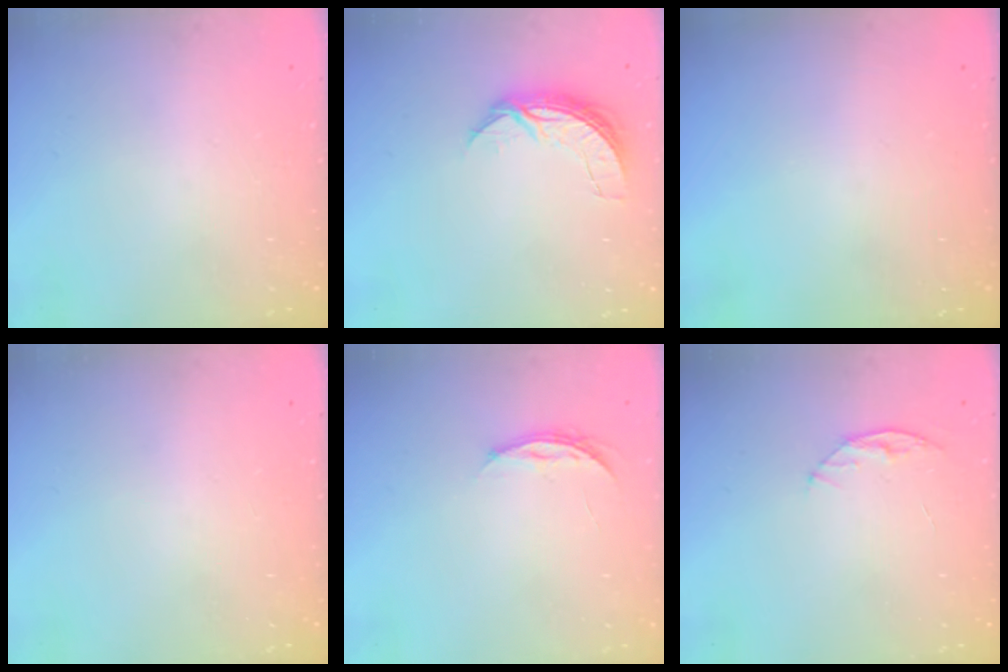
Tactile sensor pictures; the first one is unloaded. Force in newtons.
{"total": 6.9, "press": 6.8, "slide": 0.5}
{"total": 0.0}
{"total": 0.0}
{"total": 3.8, "press": 3.8, "slide": 0.5}
{"total": 5.1, "press": 5.1, "slide": 0.5}